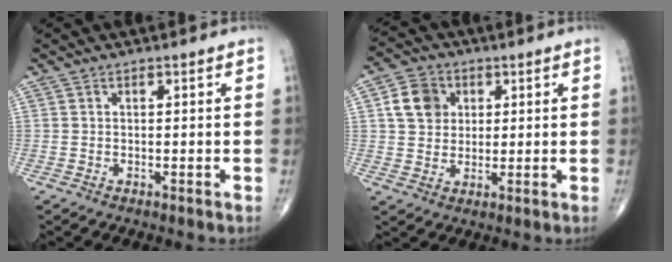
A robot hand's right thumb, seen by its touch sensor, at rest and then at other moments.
{"total": 7.6, "force": [2.1, 6.4, 3.5], "torque": [-0.042, -0.001, 0.034]}